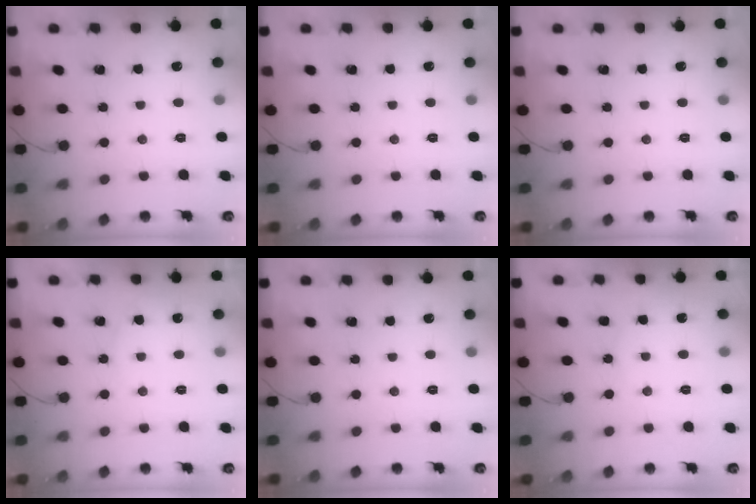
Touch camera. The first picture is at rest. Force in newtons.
{"total": 0.0}
{"total": 0.0}
{"total": 2.7, "press": 2.7, "slide": 0.3}
{"total": 0.0}
{"total": 2.8, "press": 2.8, "slide": 0.6}